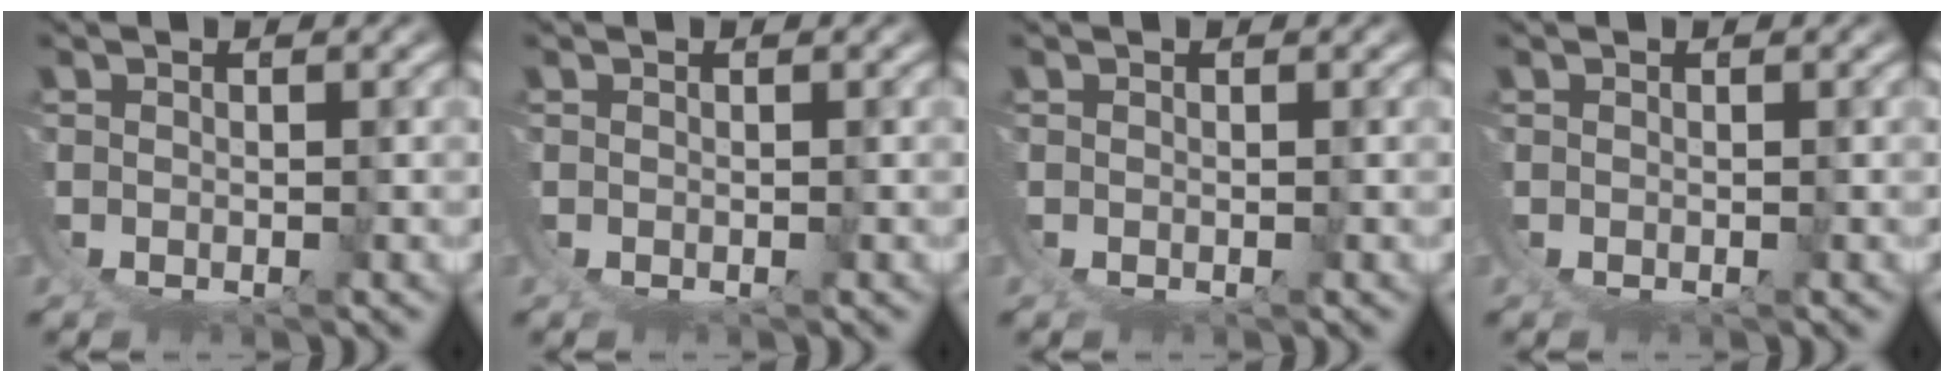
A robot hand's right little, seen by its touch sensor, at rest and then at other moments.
{"total": 0.0}
{"total": 0.0}
{"total": 0.0}